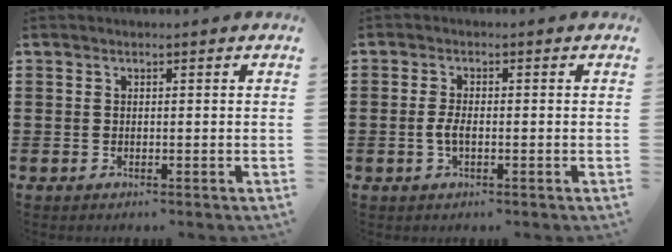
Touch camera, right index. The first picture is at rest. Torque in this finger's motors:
{"motor_torque": [0.80, -0.38, 0.43, 0.12]}